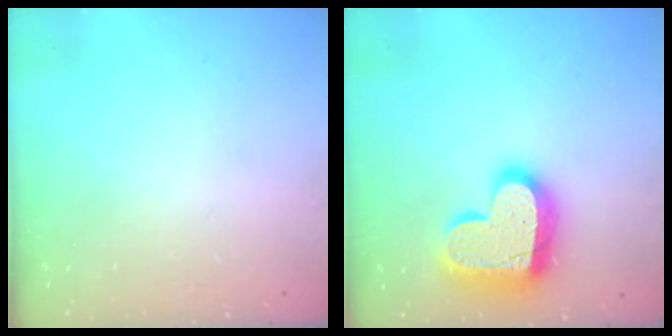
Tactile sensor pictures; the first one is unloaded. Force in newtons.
{"total": 20.2, "press": 20.1, "slide": 1.3}